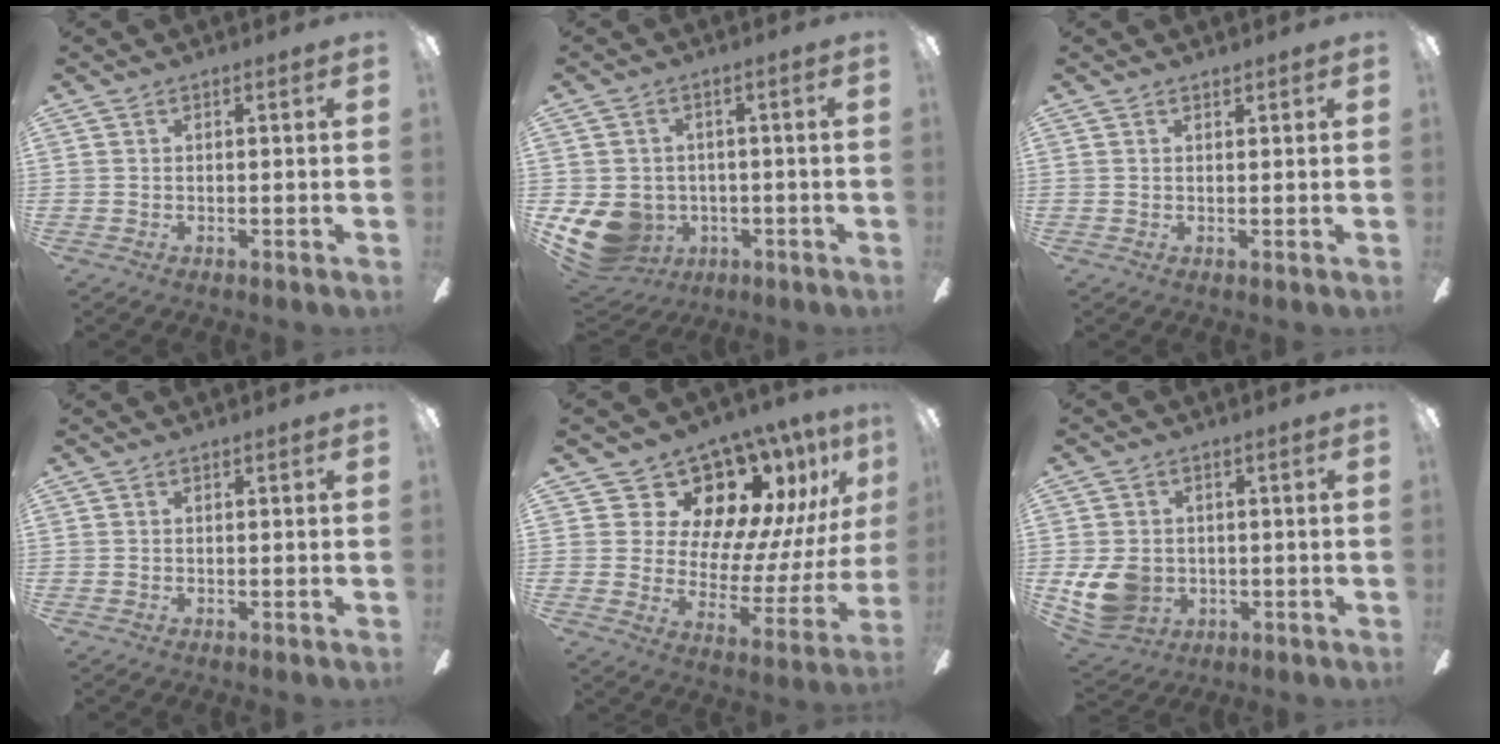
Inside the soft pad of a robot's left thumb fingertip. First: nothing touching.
{"total": 10.1, "force": [-2.8, 8.6, 4.4], "torque": [-0.123, 0.005, -0.044]}
{"total": 0.8, "force": [0.7, 0.3, 0.2], "torque": [-0.004, 0.000, 0.014]}
{"total": 0.0}
{"total": 15.6, "force": [12.6, 7.3, 5.8], "torque": [-0.090, -0.118, 0.222]}
{"total": 10.8, "force": [-1.5, 9.0, 5.7], "torque": [-0.138, 0.006, -0.026]}